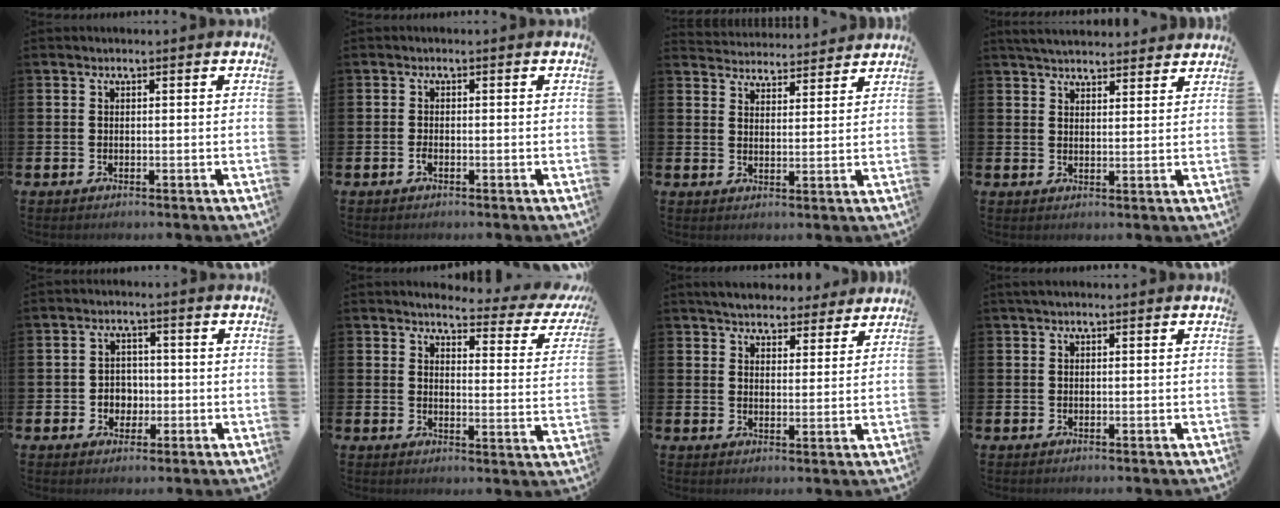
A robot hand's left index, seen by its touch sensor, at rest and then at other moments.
{"total": 0.9, "force": [-0.5, 0.3, 0.7], "torque": [-0.008, -0.005, -0.011]}
{"total": 4.2, "force": [4.1, 0.6, -0.5], "torque": [0.001, -0.030, 0.073]}
{"total": 4.3, "force": [4.2, 0.7, 0.5], "torque": [-0.017, -0.020, 0.078]}
{"total": 3.0, "force": [-0.6, 2.8, 1.0], "torque": [-0.016, 0.001, -0.021]}
{"total": 3.1, "force": [2.8, 0.8, 1.1], "torque": [-0.024, -0.031, 0.036]}
{"total": 5.0, "force": [4.9, 1.3, 0.4], "torque": [-0.025, -0.025, 0.087]}
{"total": 0.6, "force": [0.4, 0.1, 0.5], "torque": [-0.008, 0.003, 0.006]}